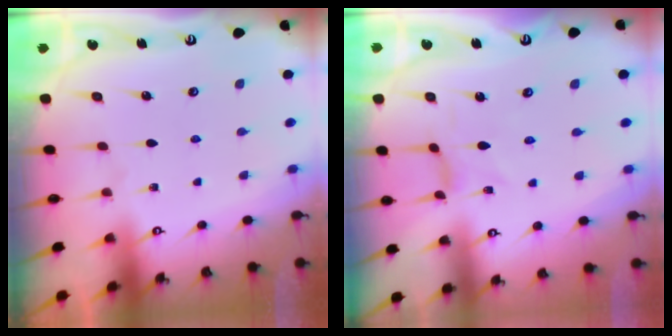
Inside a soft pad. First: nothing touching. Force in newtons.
{"total": 0.0}